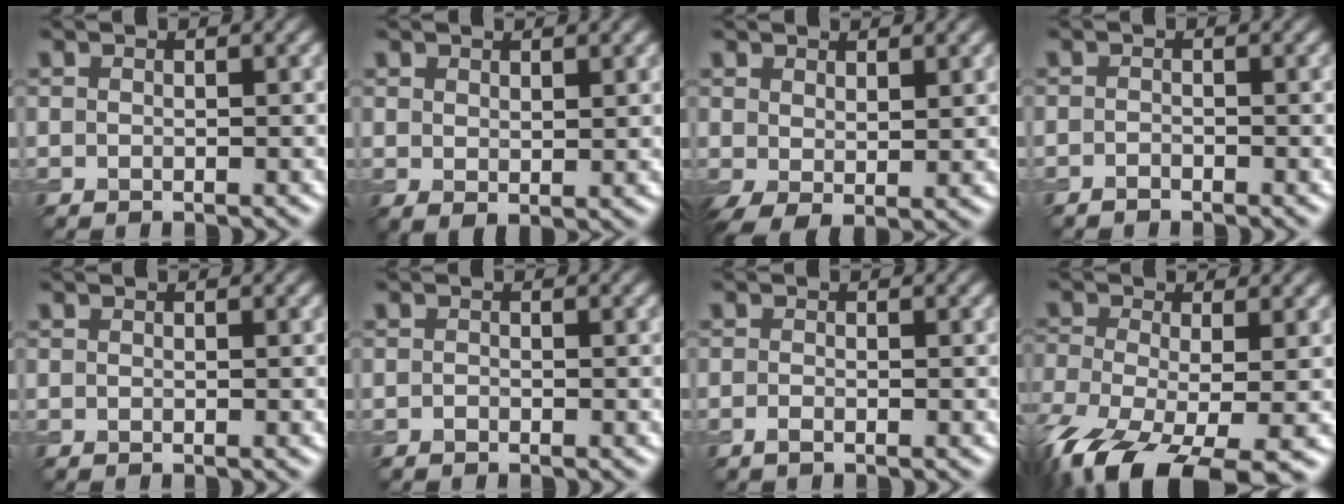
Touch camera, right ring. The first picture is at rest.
{"total": 1.6, "force": [1.0, 0.6, 1.1], "torque": [-0.020, -0.004, 0.022]}
{"total": 2.9, "force": [0.8, 1.4, 2.5], "torque": [-0.055, -0.003, 0.017]}
{"total": 0.6, "force": [-0.6, 0.1, 0.1], "torque": [-0.001, 0.001, -0.011]}
{"total": 0.0}
{"total": 0.0}
{"total": 0.6, "force": [-0.4, 0.2, 0.5], "torque": [-0.011, -0.003, -0.009]}
{"total": 10.4, "force": [-5.2, 4.3, 7.9], "torque": [-0.158, -0.034, -0.094]}